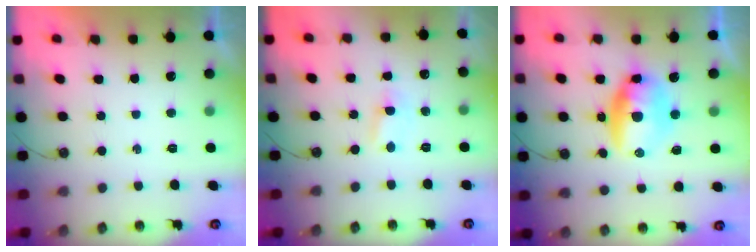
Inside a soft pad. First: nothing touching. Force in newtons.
{"total": 1.7, "press": 1.7, "slide": 0.3}
{"total": 9.9, "press": 9.9, "slide": 0.7}